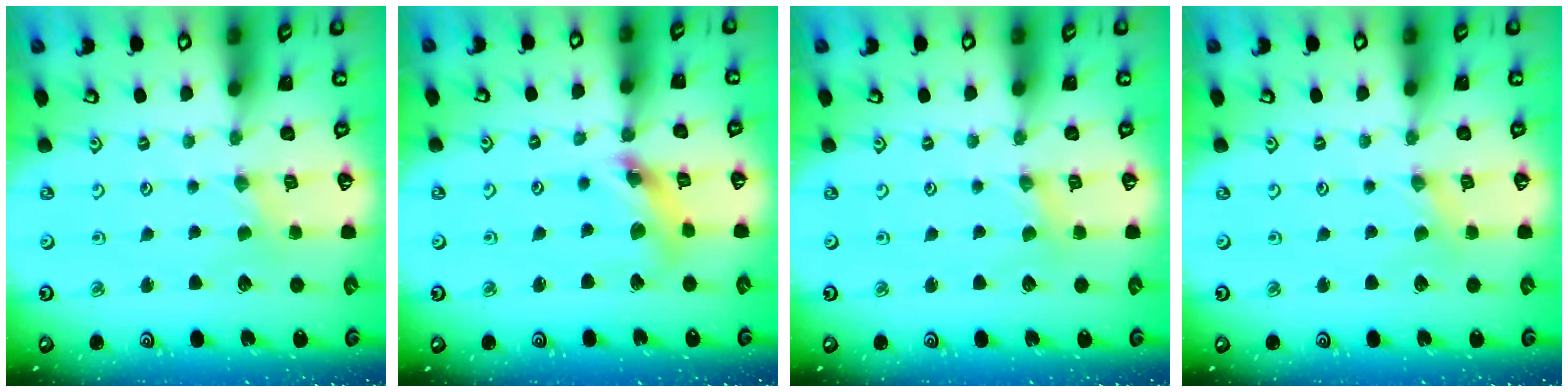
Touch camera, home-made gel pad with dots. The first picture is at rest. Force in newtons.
{"total": 10.0, "press": 9.9, "slide": 1.2}
{"total": 1.1, "press": 1.1, "slide": 0.2}
{"total": 0.5, "press": 0.5, "slide": 0.1}